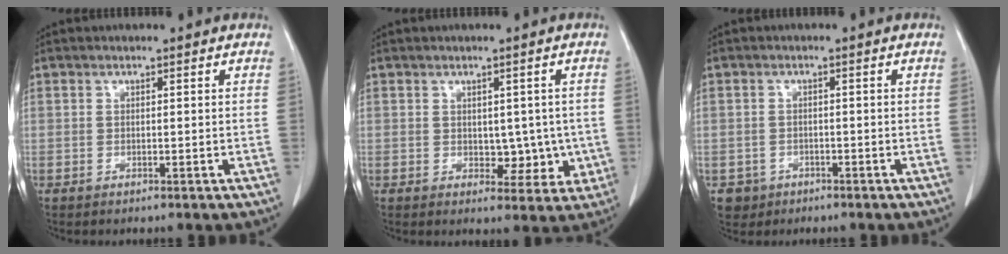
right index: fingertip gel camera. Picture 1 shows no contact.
{"total": 5.0, "force": [-0.2, 3.6, 3.6], "torque": [-0.024, 0.005, 0.010]}
{"total": 2.9, "force": [-1.1, 2.7, -0.1], "torque": [0.003, 0.012, -0.012]}